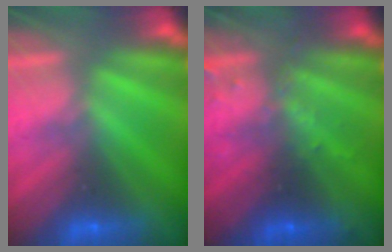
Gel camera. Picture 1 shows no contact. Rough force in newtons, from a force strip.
{"total": 3.1}